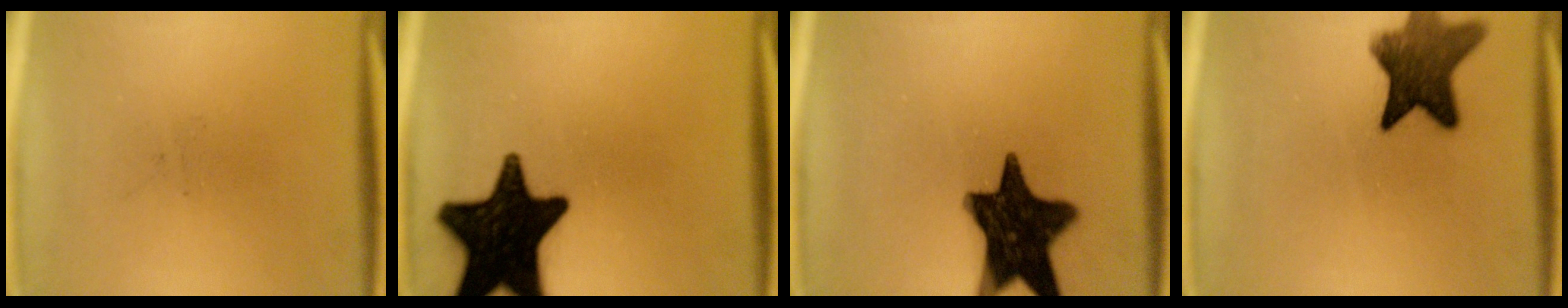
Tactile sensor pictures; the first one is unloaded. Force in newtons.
{"total": 19.4}
{"total": 16.4}
{"total": 10.4}